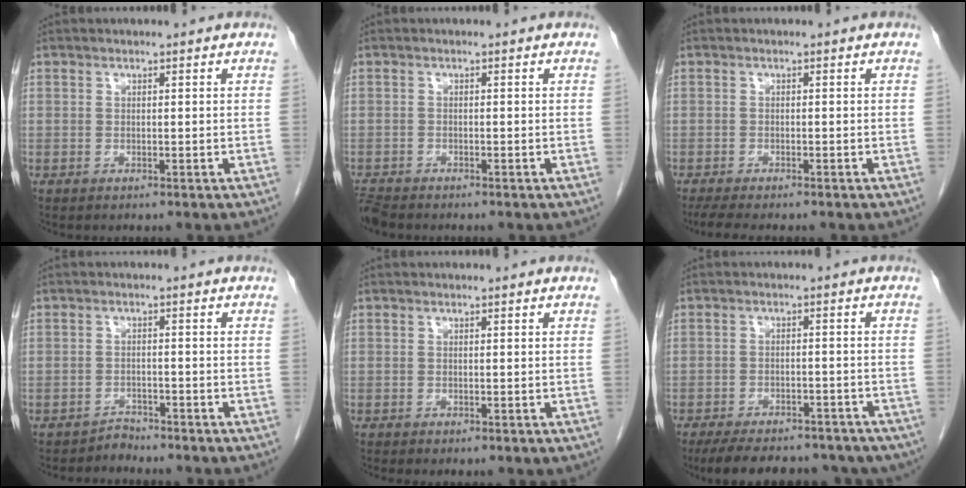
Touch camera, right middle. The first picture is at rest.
{"total": 2.4, "force": [-2.3, 0.3, 0.4], "torque": [-0.012, -0.012, -0.044]}
{"total": 4.9, "force": [-4.1, 0.5, 2.7], "torque": [-0.045, -0.015, -0.061]}
{"total": 1.7, "force": [-1.6, 0.3, -0.6], "torque": [0.014, -0.003, -0.027]}
{"total": 1.3, "force": [-0.5, 0.6, 1.0], "torque": [-0.017, -0.003, -0.003]}
{"total": 18.9, "force": [-15.1, 7.6, 8.3], "torque": [-0.153, -0.010, -0.186]}